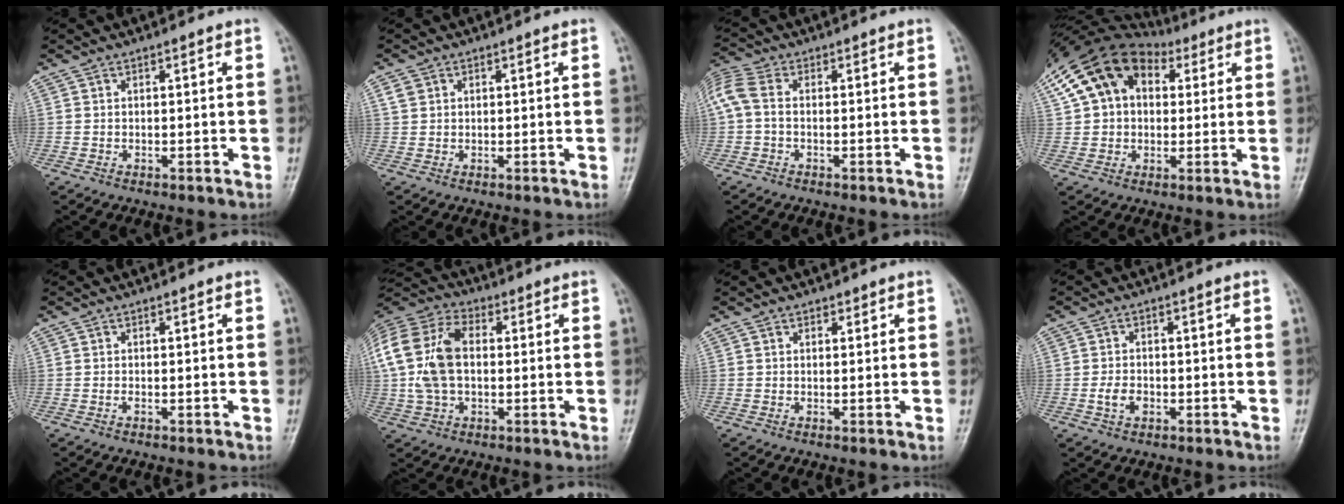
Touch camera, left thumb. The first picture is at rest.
{"total": 2.2, "force": [0.7, 1.8, 0.9], "torque": [-0.011, 0.004, 0.014]}
{"total": 7.6, "force": [0.0, 4.6, 6.1], "torque": [-0.154, 0.020, -0.005]}
{"total": 18.5, "force": [6.5, 12.8, 11.7], "torque": [-0.222, 0.041, 0.109]}
{"total": 0.6, "force": [-0.2, 0.2, 0.5], "torque": [-0.010, 0.003, -0.004]}
{"total": 19.2, "force": [1.5, 12.5, 14.5], "torque": [-0.331, 0.028, 0.027]}
{"total": 0.8, "force": [0.5, 0.6, 0.1], "torque": [0.009, -0.002, 0.004]}
{"total": 3.7, "force": [-1.2, 2.5, 2.4], "torque": [-0.042, 0.009, -0.023]}